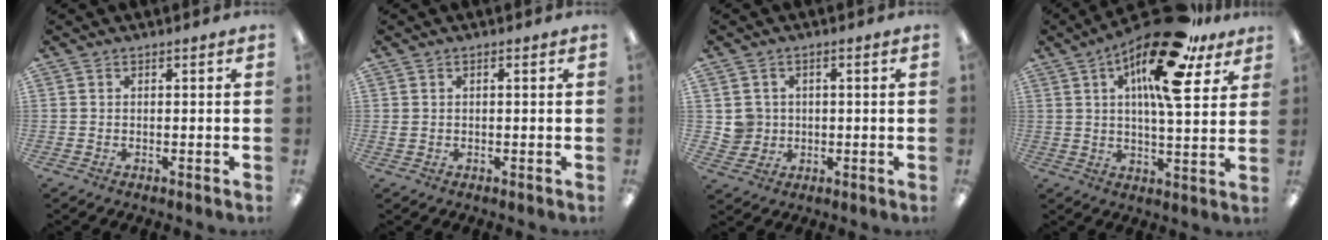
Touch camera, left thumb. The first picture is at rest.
{"total": 0.5, "force": [0.0, 0.5, 0.2], "torque": [-0.005, 0.003, 0.000]}
{"total": 4.0, "force": [0.5, 3.9, 0.1], "torque": [-0.004, 0.005, 0.010]}
{"total": 20.2, "force": [10.7, 6.6, 15.8], "torque": [-0.251, -0.043, 0.168]}